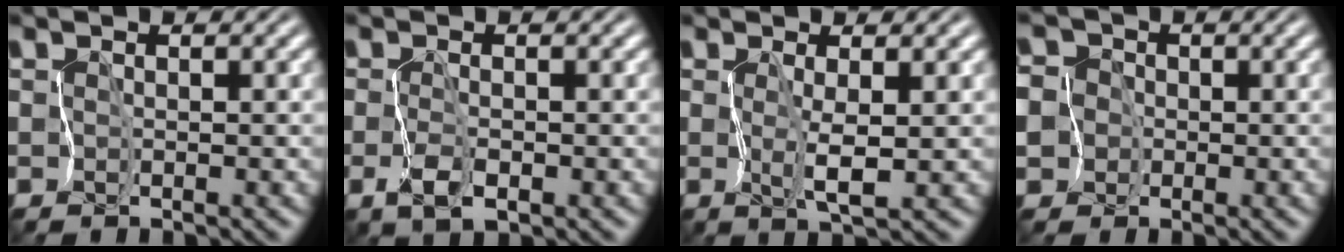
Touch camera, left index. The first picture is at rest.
{"total": 2.0, "force": [-0.8, 0.9, 1.6], "torque": [-0.034, -0.006, -0.014]}
{"total": 1.9, "force": [0.2, 0.1, 1.9], "torque": [-0.041, -0.005, 0.010]}
{"total": 8.1, "force": [-1.3, 7.7, 2.4], "torque": [-0.055, 0.013, -0.054]}